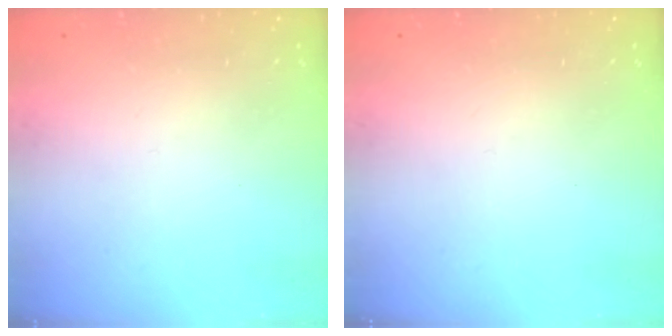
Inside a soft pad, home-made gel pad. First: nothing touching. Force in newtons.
{"total": 0.0}